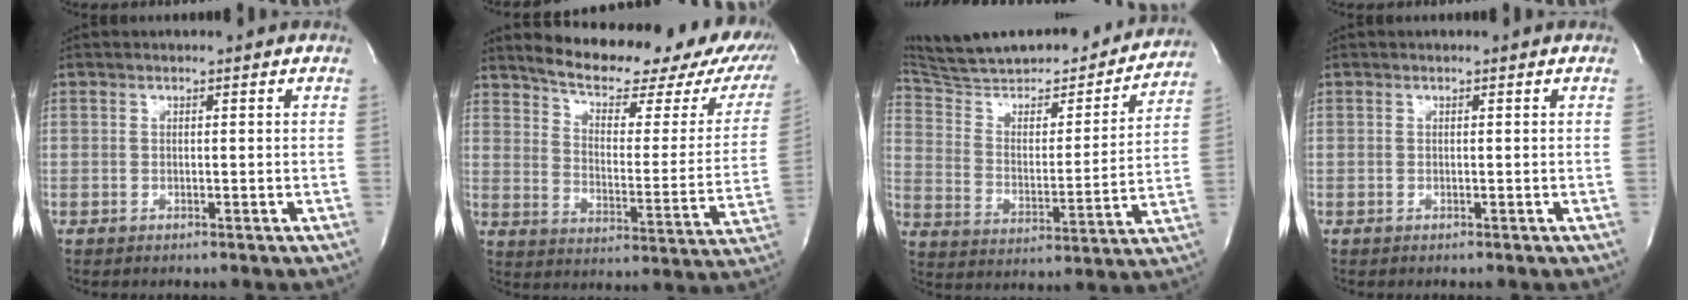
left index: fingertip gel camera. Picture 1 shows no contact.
{"total": 23.8, "force": [20.0, 6.9, 10.8], "torque": [-0.148, -0.034, 0.244]}
{"total": 27.9, "force": [25.1, 5.9, 10.8], "torque": [-0.184, -0.016, 0.356]}
{"total": 0.0}